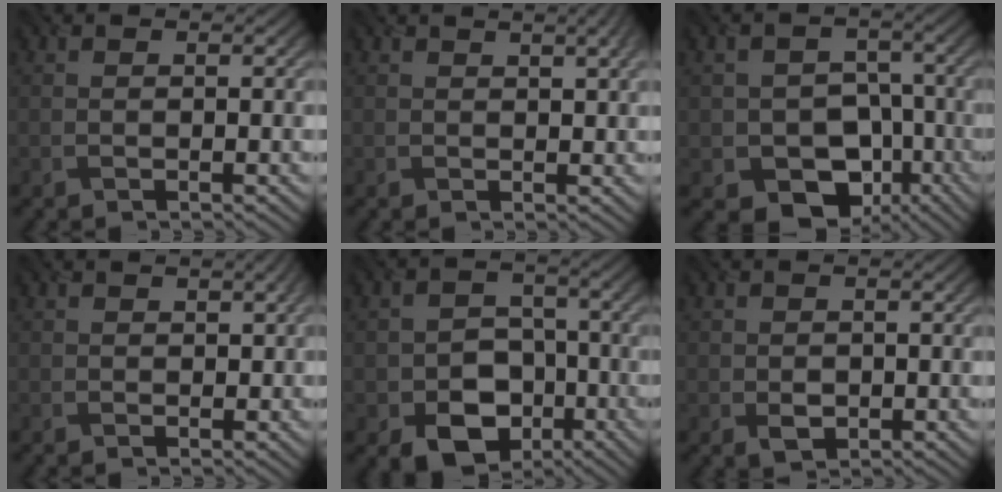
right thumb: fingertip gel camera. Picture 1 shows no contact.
{"total": 2.5, "force": [1.5, 0.7, 1.8], "torque": [-0.025, 0.002, 0.023]}
{"total": 10.2, "force": [-4.8, 8.0, 4.0], "torque": [-0.062, -0.021, -0.093]}
{"total": 0.8, "force": [0.6, 0.5, 0.3], "torque": [-0.006, -0.004, 0.015]}
{"total": 7.9, "force": [-4.1, 5.9, 3.3], "torque": [-0.059, -0.019, -0.072]}
{"total": 1.6, "force": [-0.5, 1.4, 0.6], "torque": [-0.017, -0.010, -0.002]}